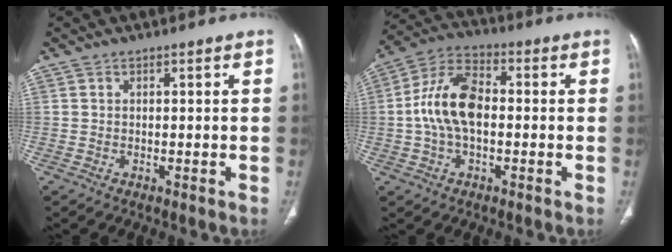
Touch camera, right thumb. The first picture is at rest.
{"total": 11.9, "force": [-0.4, 6.8, 9.8], "torque": [-0.193, 0.032, -0.014]}